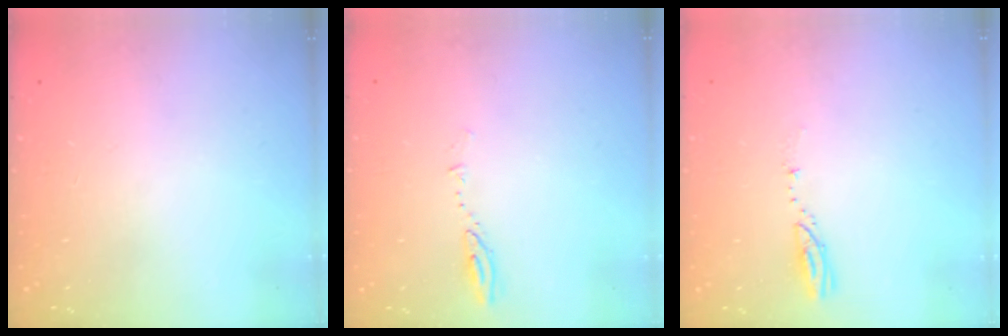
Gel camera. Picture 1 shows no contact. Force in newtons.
{"total": 4.0, "press": 4.0, "slide": 0.5}
{"total": 3.1, "press": 3.1, "slide": 0.3}